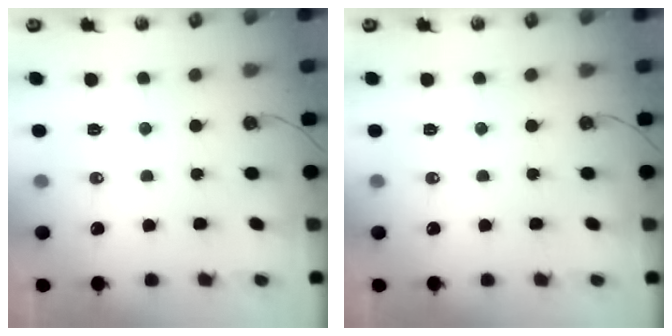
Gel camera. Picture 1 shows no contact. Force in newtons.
{"total": 0.0}